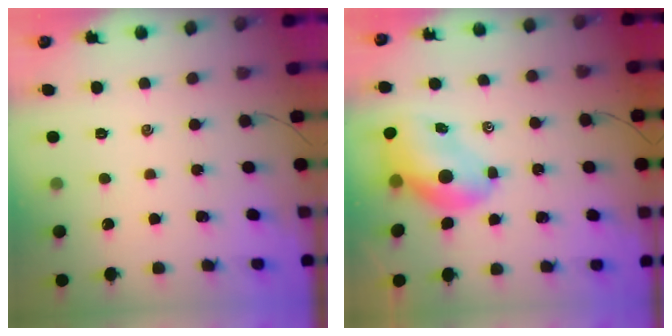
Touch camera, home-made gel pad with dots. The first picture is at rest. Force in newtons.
{"total": 10.0, "press": 9.6, "slide": 3.1}